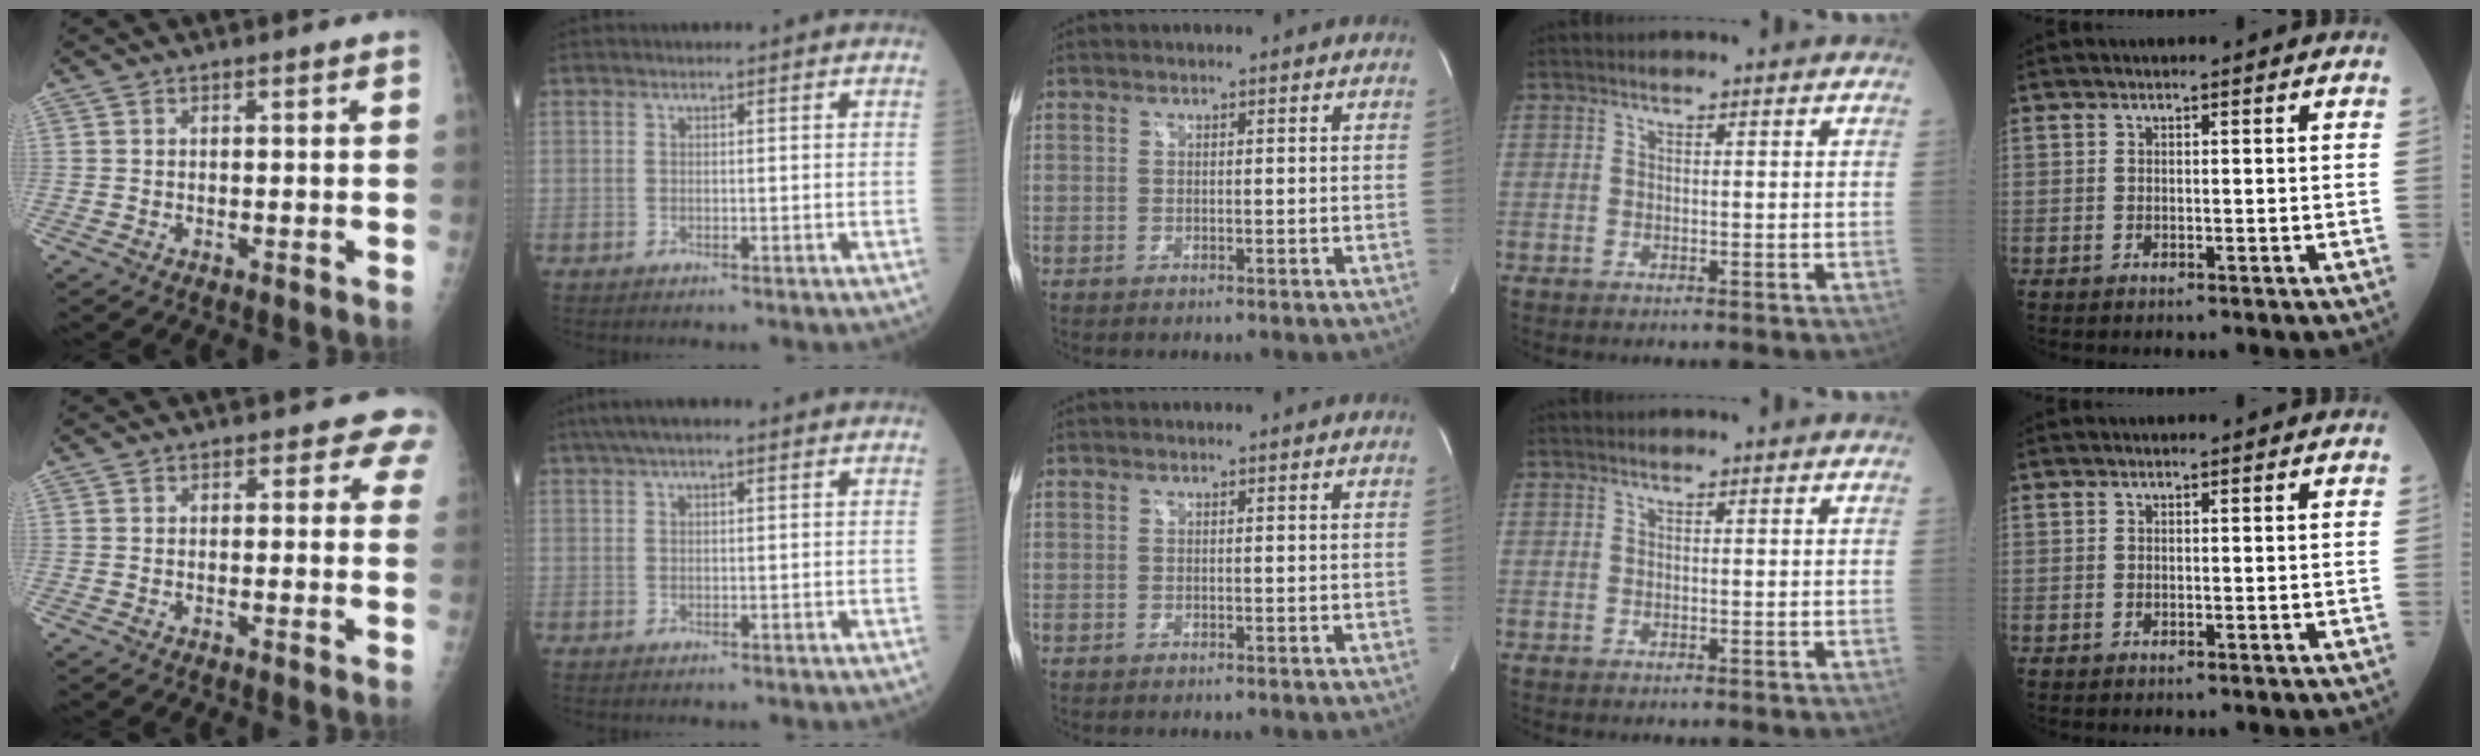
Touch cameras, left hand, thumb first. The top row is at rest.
{"thumb": {"total": 3.2, "force": [2.5, 1.8, 1.0], "torque": [0.024, -0.007, 0.007]}, "index": {"total": 5.4, "force": [3.6, 1.4, 3.8], "torque": [-0.064, 0.038, 0.056]}}